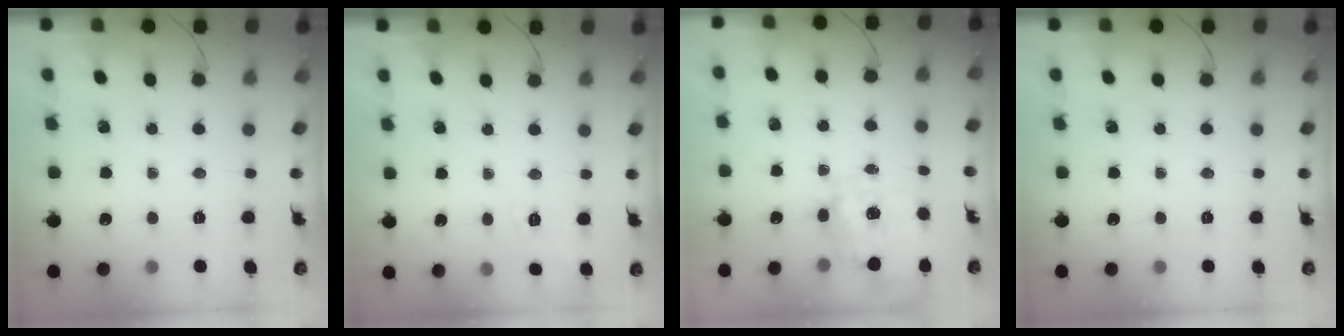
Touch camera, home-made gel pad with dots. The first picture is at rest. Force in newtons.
{"total": 3.1, "press": 2.4, "slide": 1.9}
{"total": 3.8, "press": 3.7, "slide": 0.9}
{"total": 0.0}